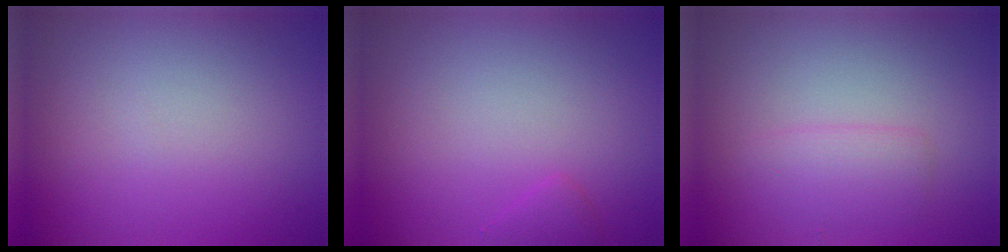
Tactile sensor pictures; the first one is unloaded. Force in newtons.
{"total": 0.9, "press": 0.9, "slide": 0.1}
{"total": 1.9, "press": 1.9, "slide": 0.1}